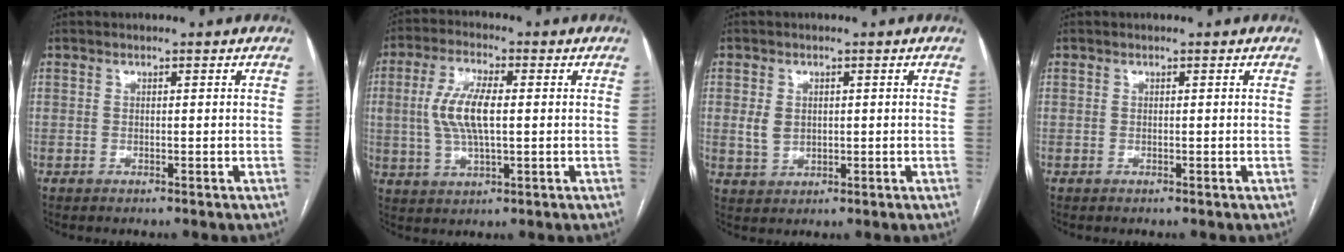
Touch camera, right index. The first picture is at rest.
{"total": 8.7, "force": [0.6, 2.8, 8.2], "torque": [-0.178, 0.008, 0.014]}
{"total": 3.4, "force": [0.5, 2.7, 2.0], "torque": [-0.044, 0.007, 0.018]}
{"total": 0.0}